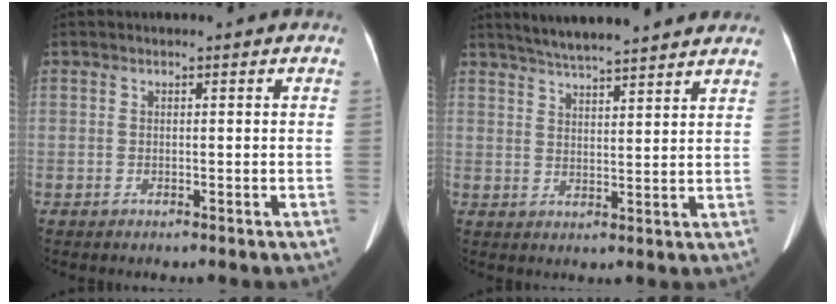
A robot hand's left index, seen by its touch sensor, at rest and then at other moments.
{"total": 12.9, "force": [11.5, 1.0, 5.7], "torque": [-0.092, 0.025, 0.161]}